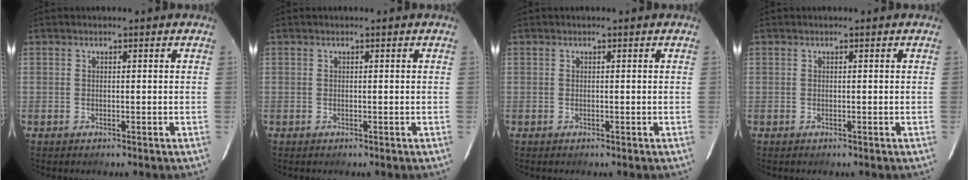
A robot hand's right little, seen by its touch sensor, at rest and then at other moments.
{"total": 0.0}
{"total": 0.0}
{"total": 0.0}